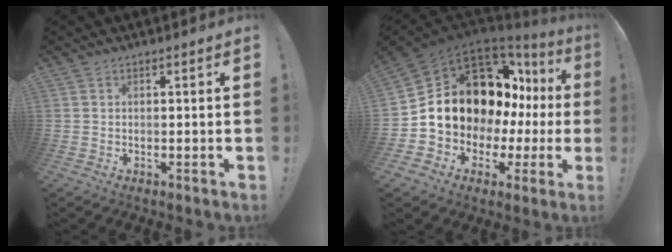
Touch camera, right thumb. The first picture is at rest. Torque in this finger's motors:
{"motor_torque": [2.50, 2.50, 0.77, -0.41, 0.13]}